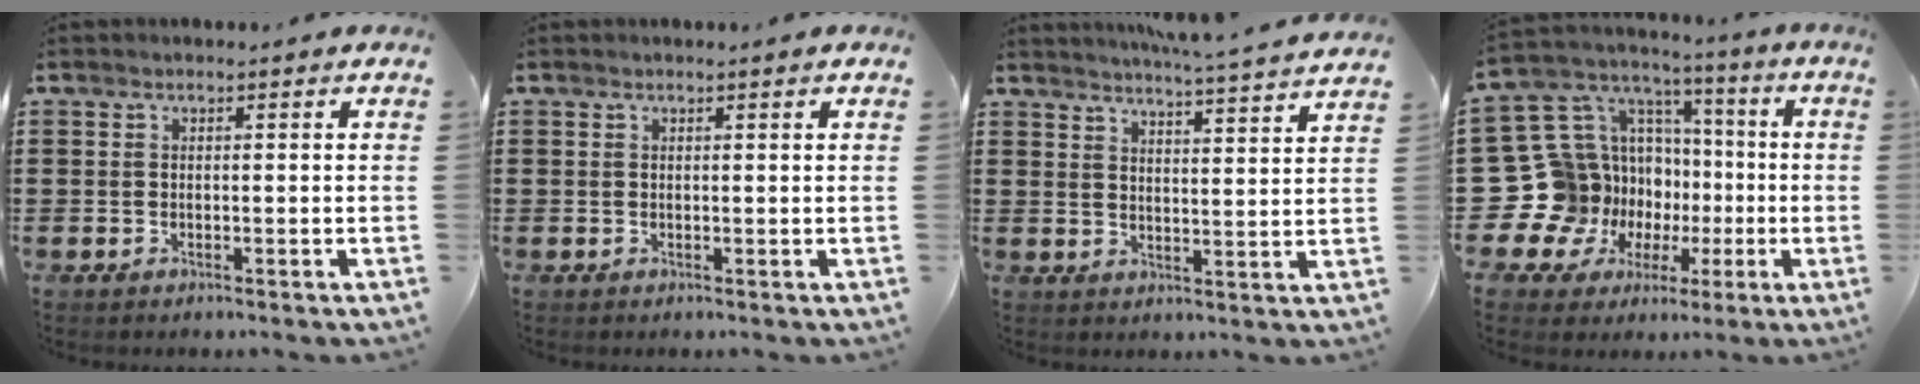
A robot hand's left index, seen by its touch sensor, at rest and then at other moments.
{"total": 0.6, "force": [0.4, -0.1, 0.5], "torque": [-0.009, -0.001, 0.008]}
{"total": 4.6, "force": [4.4, -0.8, 1.1], "torque": [-0.033, -0.038, 0.071]}
{"total": 15.7, "force": [-2.2, 14.7, 4.8], "torque": [-0.162, -0.031, 0.002]}